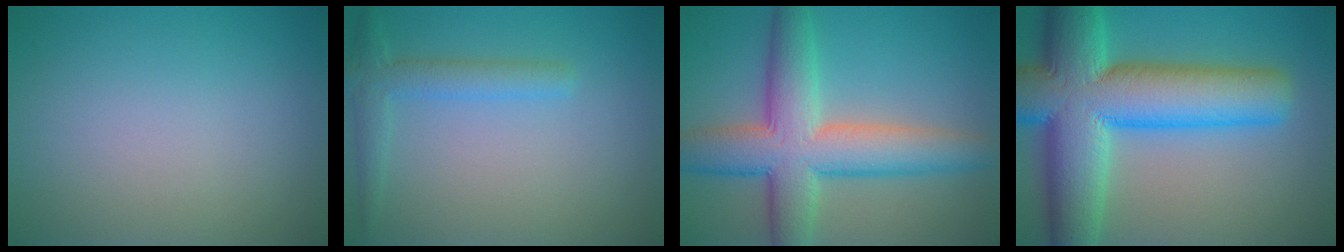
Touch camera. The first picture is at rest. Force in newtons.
{"total": 2.6, "press": 2.6, "slide": 0.2}
{"total": 8.9, "press": 8.9, "slide": 0.3}
{"total": 14.3, "press": 14.3, "slide": 0.4}